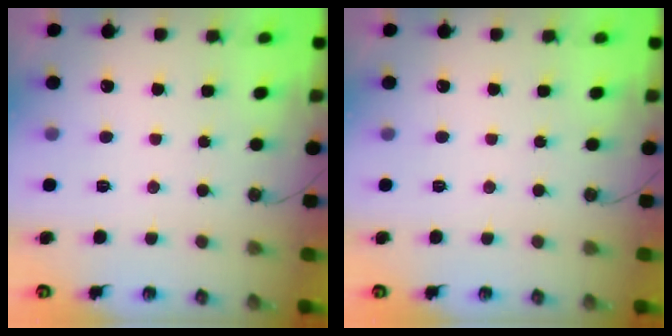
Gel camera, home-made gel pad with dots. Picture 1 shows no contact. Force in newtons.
{"total": 0.0}